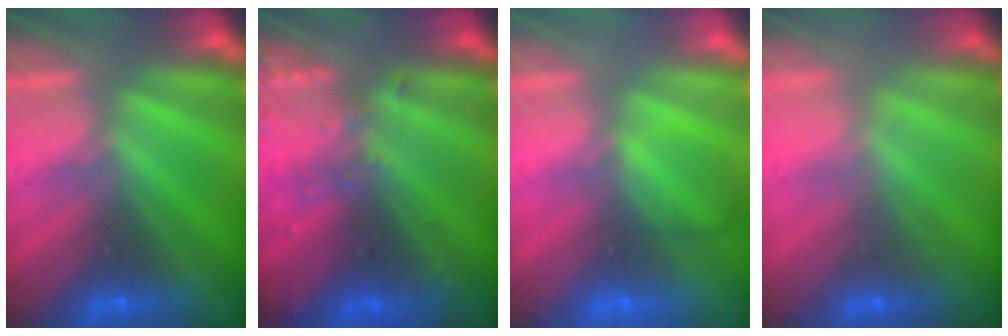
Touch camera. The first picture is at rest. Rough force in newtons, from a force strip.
{"total": 3.0}
{"total": 2.1}
{"total": 2.0}